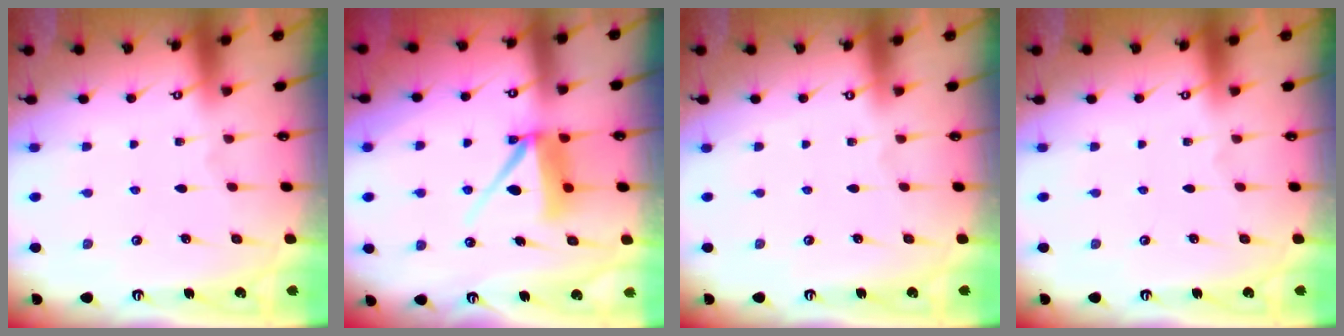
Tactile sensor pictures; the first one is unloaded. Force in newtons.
{"total": 11.5, "press": 11.4, "slide": 0.7}
{"total": 0.6, "press": 0.5, "slide": 0.4}
{"total": 0.0}